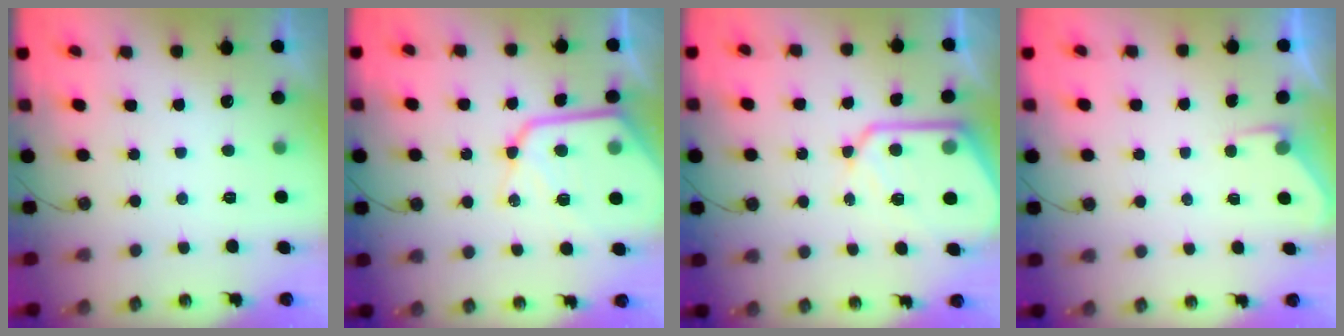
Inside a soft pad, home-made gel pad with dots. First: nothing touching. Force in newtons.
{"total": 16.1, "press": 16.1, "slide": 1.6}
{"total": 13.3, "press": 13.2, "slide": 1.5}
{"total": 2.7, "press": 2.6, "slide": 0.5}